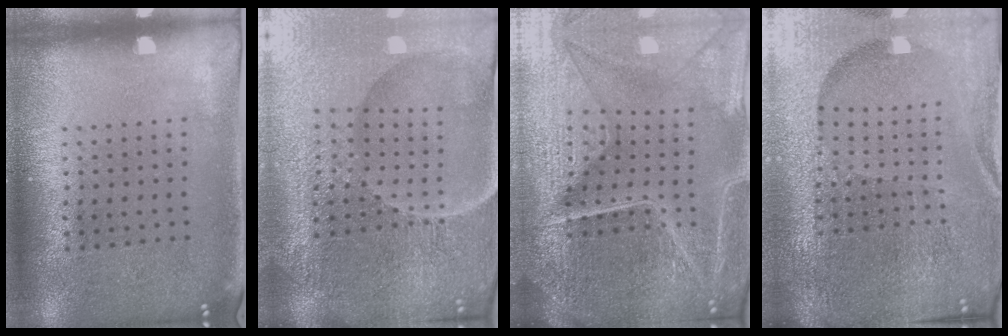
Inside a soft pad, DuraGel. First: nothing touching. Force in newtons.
{"total": 5.4, "press": 5.2, "slide": 1.6}
{"total": 6.2, "press": 5.6, "slide": 2.7}
{"total": 5.5, "press": 5.0, "slide": 2.3}